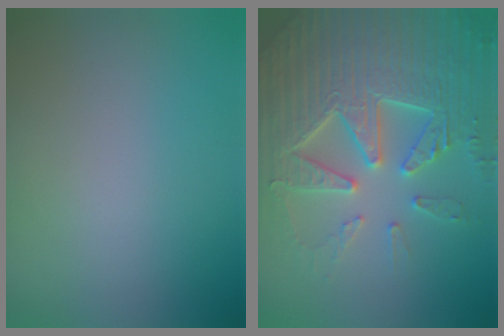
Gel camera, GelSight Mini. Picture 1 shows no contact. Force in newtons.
{"total": 7.8, "press": 7.6, "slide": 1.5}